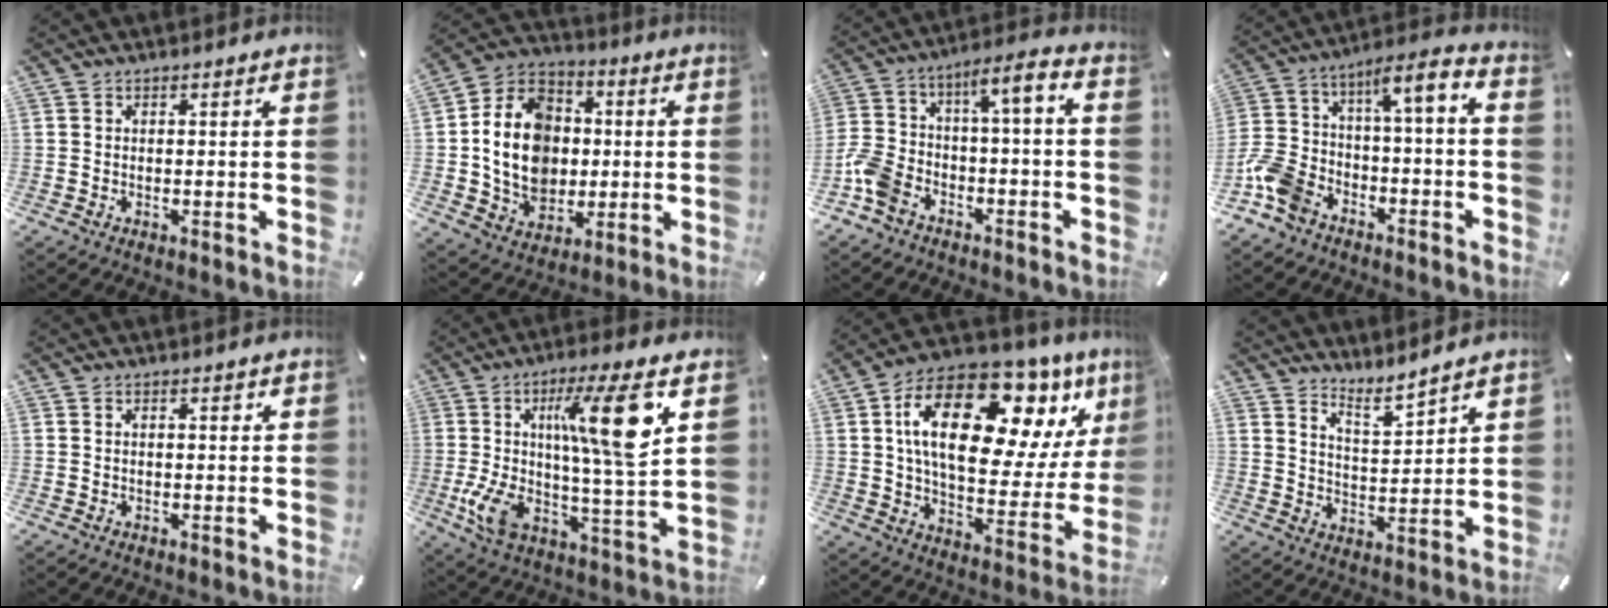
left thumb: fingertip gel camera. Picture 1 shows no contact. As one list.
[{"total": 15.9, "force": [-1.2, 13.4, 8.4], "torque": [-0.193, 0.014, -0.016]}, {"total": 9.2, "force": [-4.3, 4.5, 6.8], "torque": [-0.134, 0.017, -0.086]}, {"total": 9.9, "force": [-5.4, 4.8, 6.7], "torque": [-0.124, 0.023, -0.107]}, {"total": 0.9, "force": [0.3, 0.7, 0.5], "torque": [-0.006, 0.002, 0.002]}, {"total": 20.5, "force": [5.8, 5.3, 18.9], "torque": [-0.336, -0.016, 0.078]}, {"total": 24.9, "force": [11.9, 12.4, 18.0], "torque": [-0.290, -0.065, 0.196]}, {"total": 5.4, "force": [5.4, 0.9, 0.3], "torque": [-0.005, -0.049, 0.096]}]